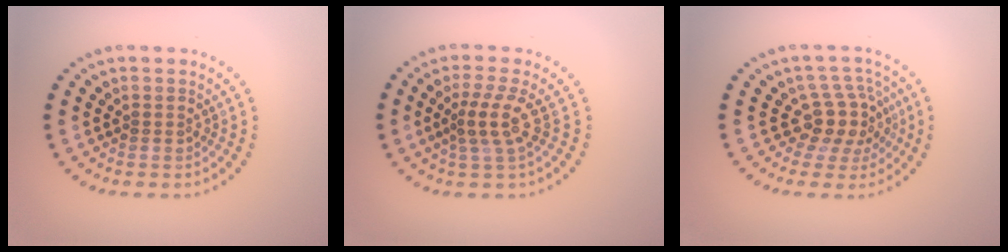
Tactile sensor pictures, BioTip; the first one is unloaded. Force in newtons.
{"total": 2.8, "press": 2.1, "slide": 1.9}
{"total": 3.8, "press": 2.8, "slide": 2.5}